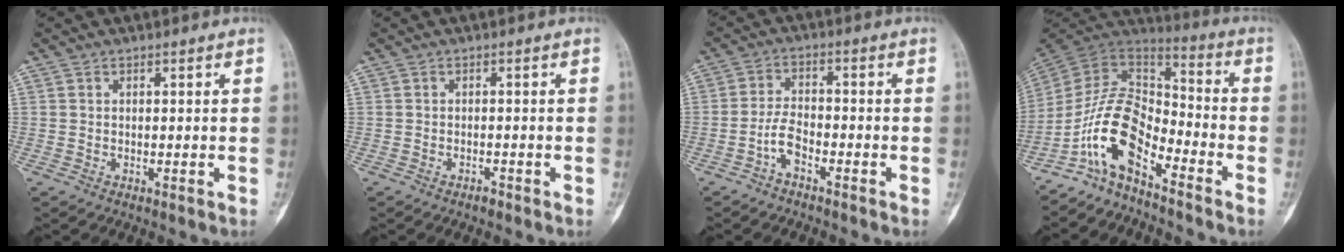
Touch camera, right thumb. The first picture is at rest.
{"total": 0.9, "force": [-0.8, 0.3, 0.4], "torque": [-0.005, 0.006, -0.014]}
{"total": 4.1, "force": [-2.5, 1.8, 2.8], "torque": [-0.049, 0.027, -0.053]}
{"total": 12.8, "force": [-7.8, 5.8, 8.3], "torque": [-0.138, 0.094, -0.159]}